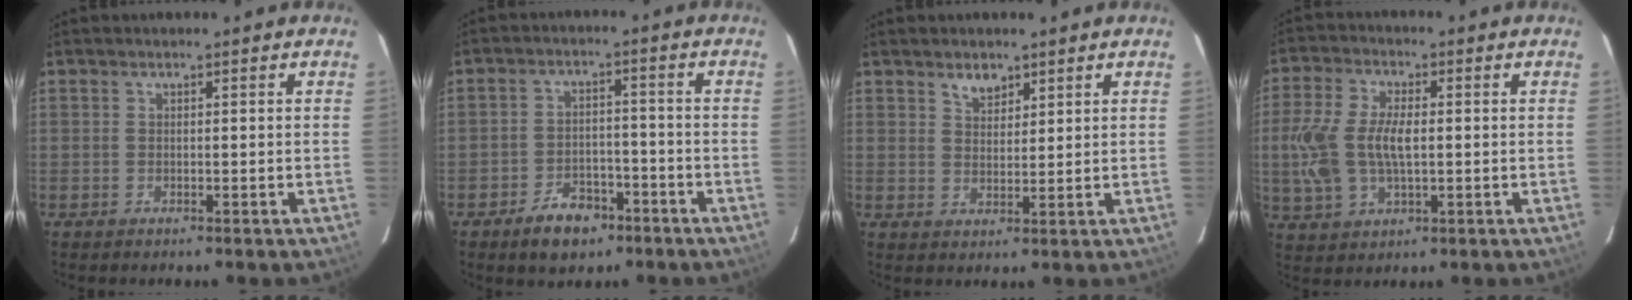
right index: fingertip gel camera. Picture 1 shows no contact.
{"total": 7.8, "force": [-5.2, 4.6, 3.6], "torque": [-0.085, 0.016, -0.069]}
{"total": 3.3, "force": [2.4, 1.8, 1.4], "torque": [-0.017, 0.004, 0.043]}
{"total": 11.4, "force": [-0.1, 6.1, 9.7], "torque": [-0.210, 0.006, 0.000]}